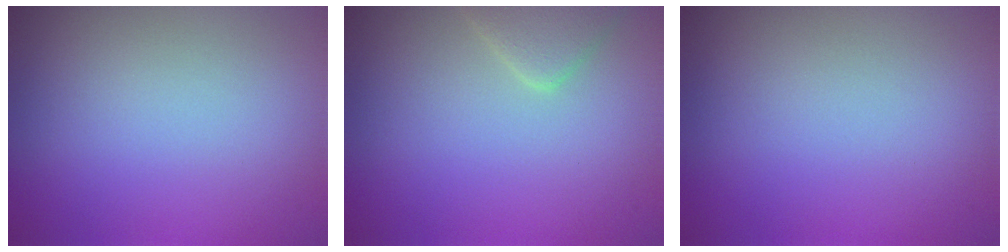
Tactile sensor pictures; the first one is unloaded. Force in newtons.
{"total": 2.3, "press": 2.3, "slide": 0.1}
{"total": 0.0}